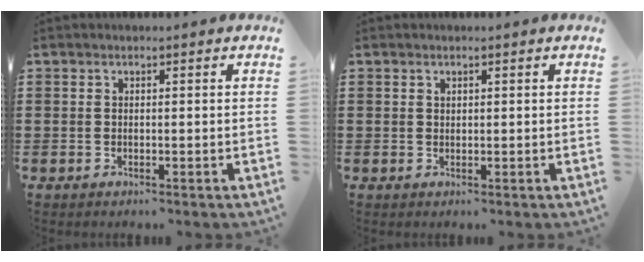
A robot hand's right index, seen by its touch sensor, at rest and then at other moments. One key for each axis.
{"total": 0.6, "fx": 0.4, "fy": 0.4, "fz": 0.1, "tx": -0.004, "ty": 0.002, "tz": 0.008}